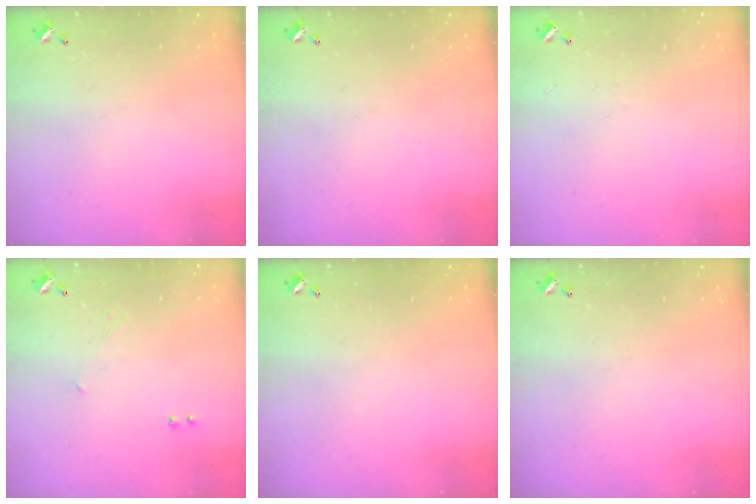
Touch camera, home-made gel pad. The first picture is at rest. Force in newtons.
{"total": 0.0}
{"total": 1.5, "press": 1.4, "slide": 0.5}
{"total": 2.8, "press": 2.7, "slide": 0.5}
{"total": 0.0}
{"total": 0.0}